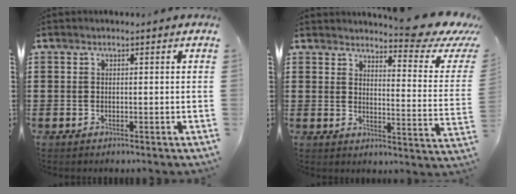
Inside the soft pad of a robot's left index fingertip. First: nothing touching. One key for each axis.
{"total": 6.5, "fx": 5.6, "fy": 0.7, "fz": 3.1, "tx": -0.045, "ty": -0.046, "tz": 0.088}